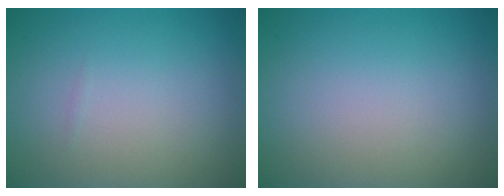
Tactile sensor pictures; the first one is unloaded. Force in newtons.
{"total": 0.0}